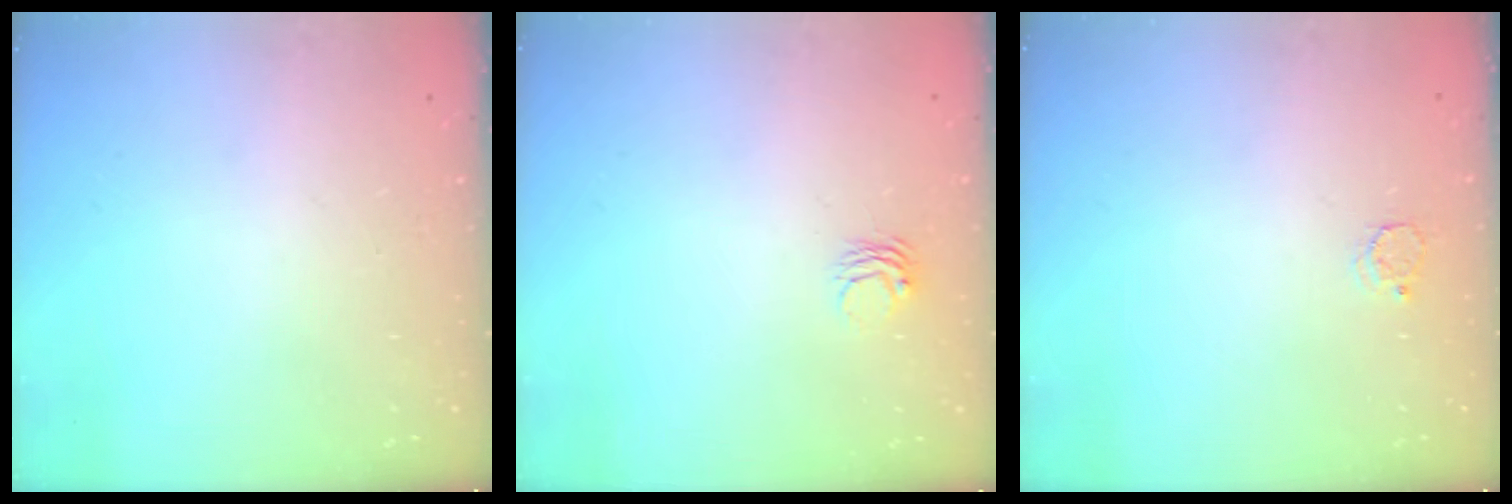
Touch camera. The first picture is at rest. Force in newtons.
{"total": 2.7, "press": 2.7, "slide": 0.2}
{"total": 2.4, "press": 2.4, "slide": 0.3}